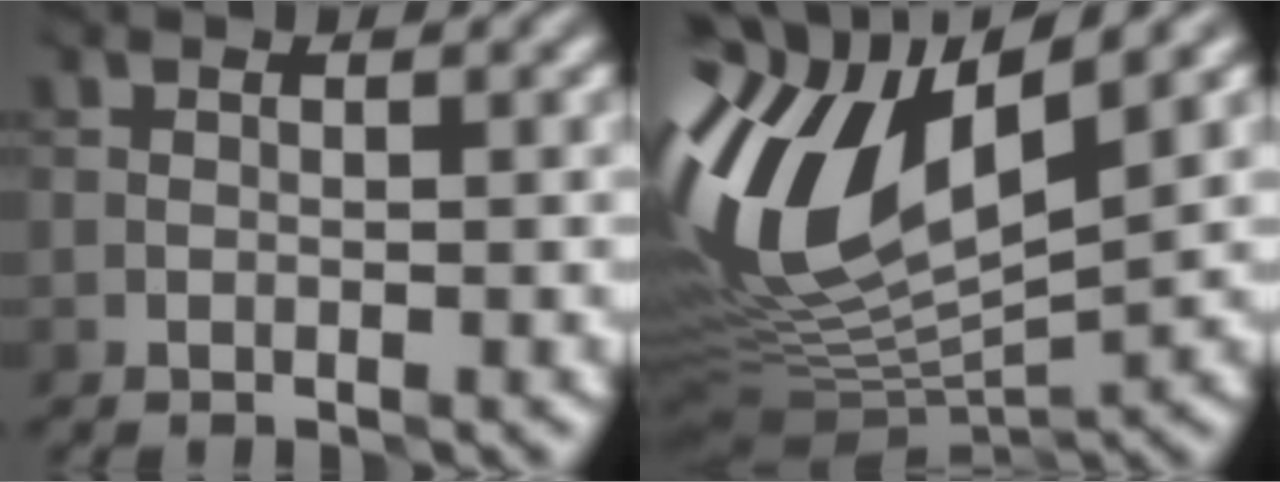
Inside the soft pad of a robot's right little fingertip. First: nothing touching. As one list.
[{"total": 12.6, "force": [3.8, 5.5, 10.7], "torque": [-0.230, 0.008, 0.066]}]